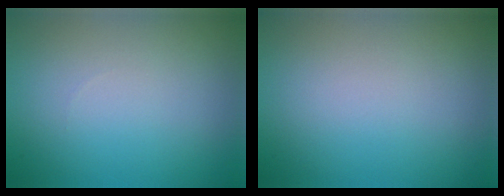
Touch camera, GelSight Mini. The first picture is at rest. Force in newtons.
{"total": 0.0}